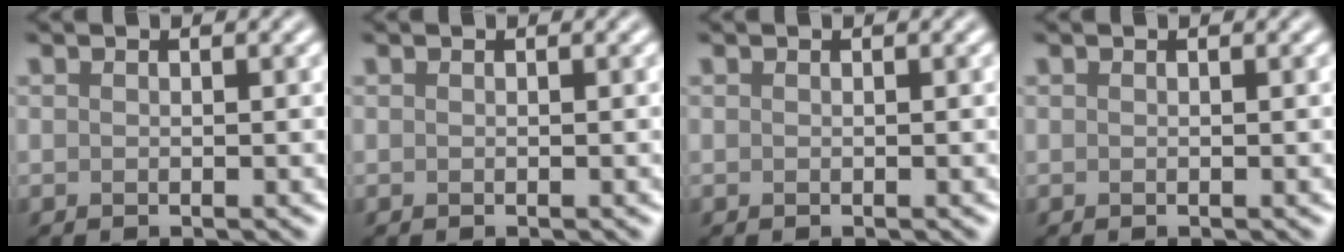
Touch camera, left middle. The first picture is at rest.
{"total": 0.0}
{"total": 0.0}
{"total": 0.0}